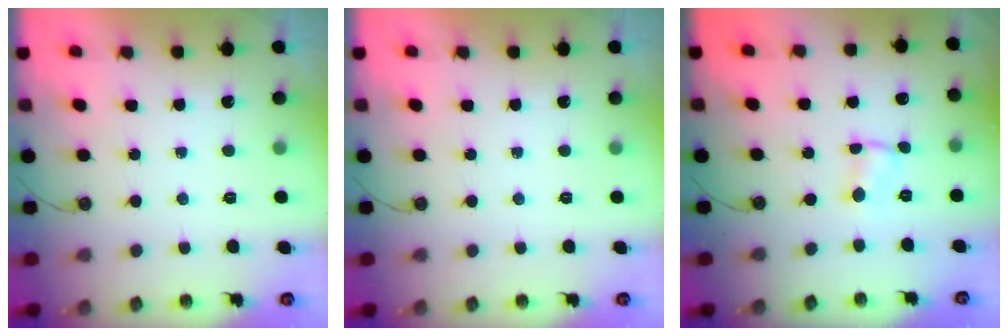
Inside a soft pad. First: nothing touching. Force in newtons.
{"total": 0.0}
{"total": 1.1, "press": 1.1, "slide": 0.2}